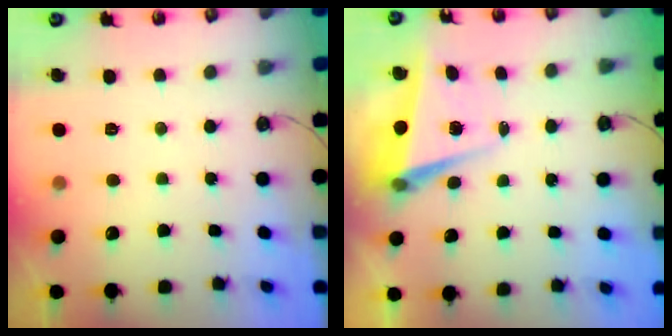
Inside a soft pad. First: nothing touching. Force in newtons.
{"total": 5.5, "press": 5.2, "slide": 1.6}